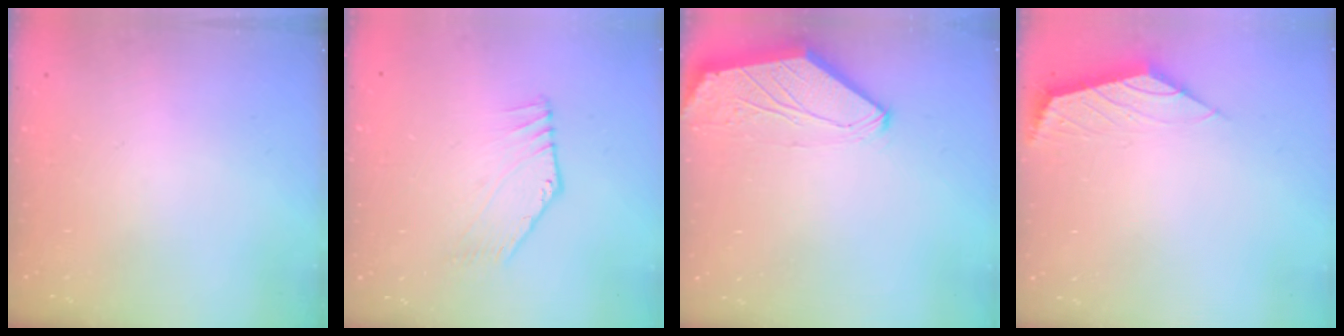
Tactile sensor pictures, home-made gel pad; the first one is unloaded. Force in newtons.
{"total": 2.7, "press": 2.7, "slide": 0.0}
{"total": 0.0}
{"total": 1.8, "press": 1.7, "slide": 0.4}